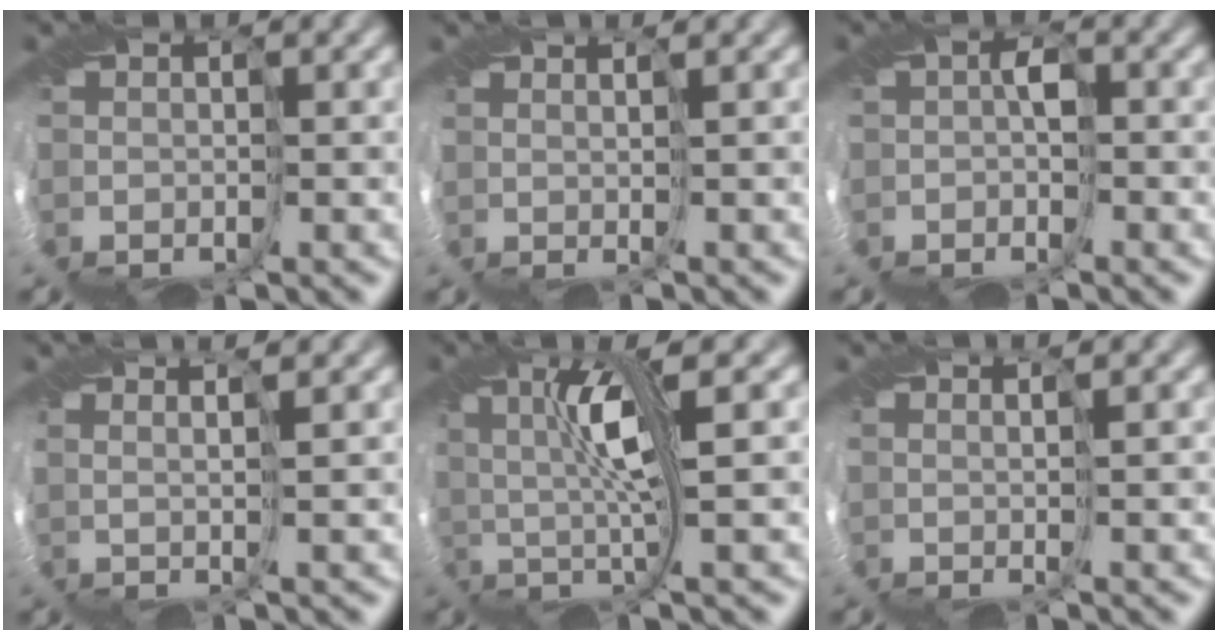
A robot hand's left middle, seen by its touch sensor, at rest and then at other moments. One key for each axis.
{"total": 1.9, "fx": 1.5, "fy": -0.1, "fz": 1.1, "tx": -0.002, "ty": 0.027, "tz": 0.006}
{"total": 0.8, "fx": -0.3, "fy": 0.1, "fz": 0.7, "tx": -0.018, "ty": 0.005, "tz": -0.008}
{"total": 4.1, "fx": 2.7, "fy": 0.7, "fz": 3.0, "tx": -0.024, "ty": 0.037, "tz": 0.016}
{"total": 5.1, "fx": 1.3, "fy": -0.2, "fz": 5.0, "tx": -0.103, "ty": 0.008, "tz": 0.023}
{"total": 2.2, "fx": 1.7, "fy": 0.0, "fz": 1.5, "tx": -0.006, "ty": 0.028, "tz": 0.005}